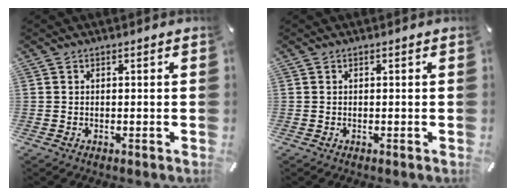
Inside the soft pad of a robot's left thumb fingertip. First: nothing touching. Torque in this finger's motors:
{"motor_torque": [-0.08, 0.07, -0.03, -0.05, 0.00]}